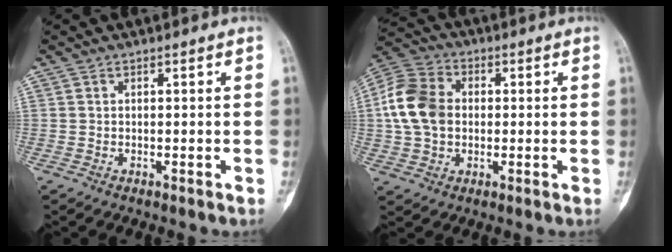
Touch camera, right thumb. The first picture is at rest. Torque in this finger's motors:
{"motor_torque": [-0.64, 1.18, 1.09, 0.03, 0.11]}